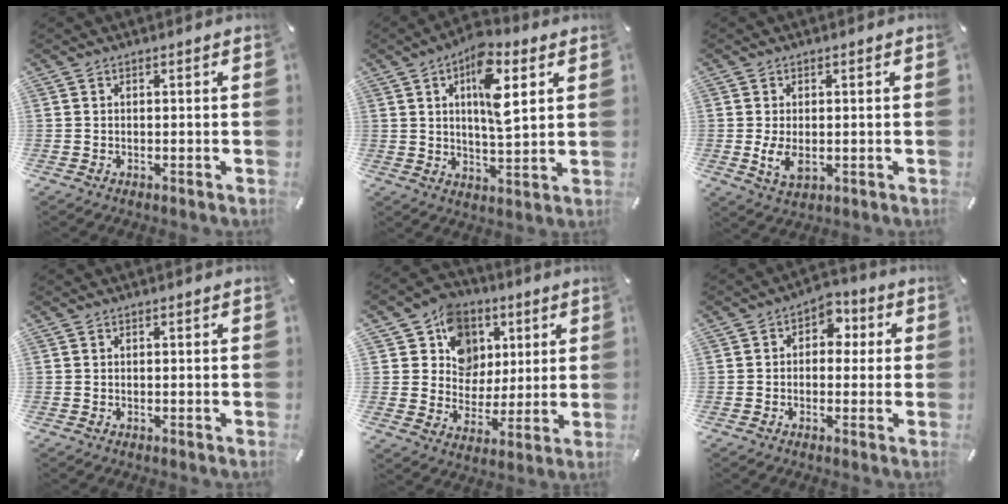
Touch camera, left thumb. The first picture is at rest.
{"total": 11.9, "force": [5.1, 5.2, 9.5], "torque": [-0.144, -0.013, 0.084]}
{"total": 5.2, "force": [-0.3, 3.2, 4.1], "torque": [-0.084, -0.011, -0.011]}
{"total": 0.0}
{"total": 12.5, "force": [4.1, 11.5, 2.8], "torque": [-0.046, -0.027, 0.081]}
{"total": 5.2, "force": [0.5, 4.2, 3.1], "torque": [-0.034, 0.002, 0.000]}